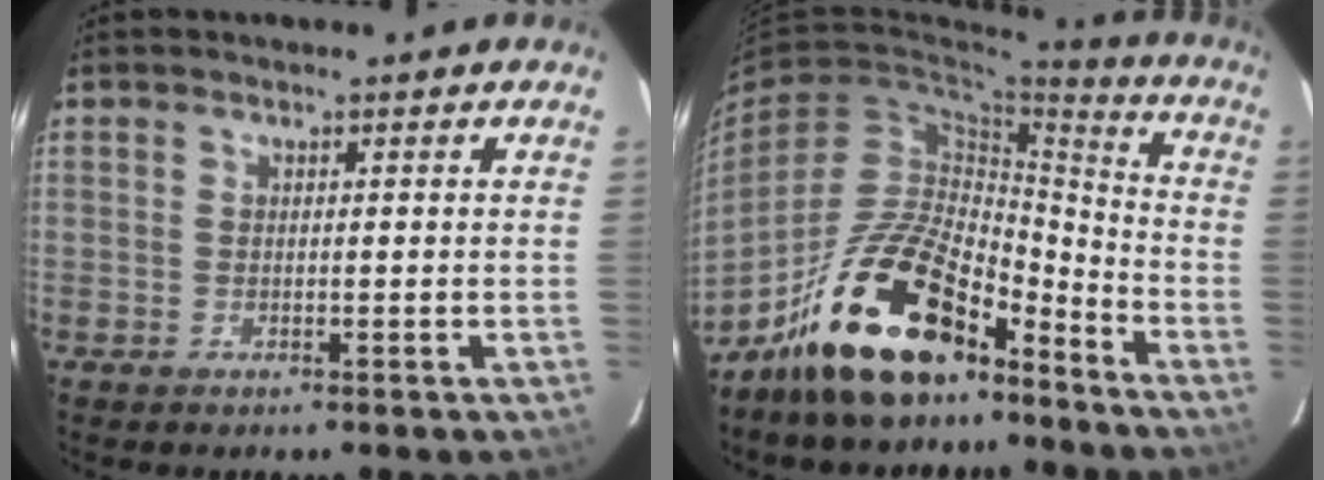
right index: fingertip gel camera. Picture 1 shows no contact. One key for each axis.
{"total": 19.0, "fx": -13.8, "fy": 7.6, "fz": 10.6, "tx": -0.196, "ty": 0.025, "tz": -0.232}